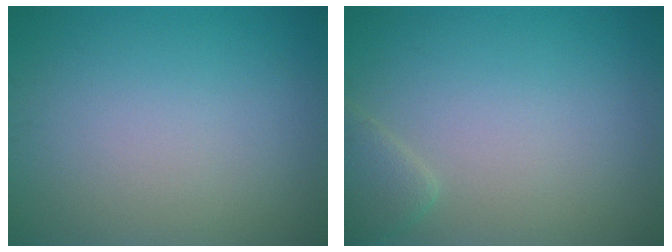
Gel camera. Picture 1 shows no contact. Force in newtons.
{"total": 1.7, "press": 1.7, "slide": 0.1}